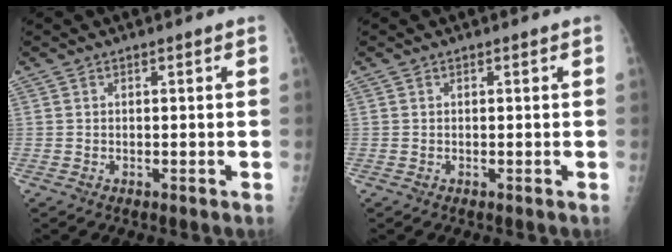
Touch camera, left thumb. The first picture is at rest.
{"total": 0.0}